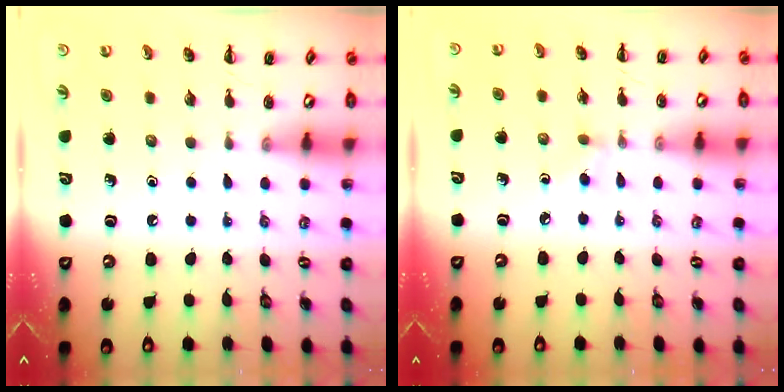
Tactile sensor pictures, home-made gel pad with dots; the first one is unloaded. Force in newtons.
{"total": 2.1, "press": 1.8, "slide": 1.0}